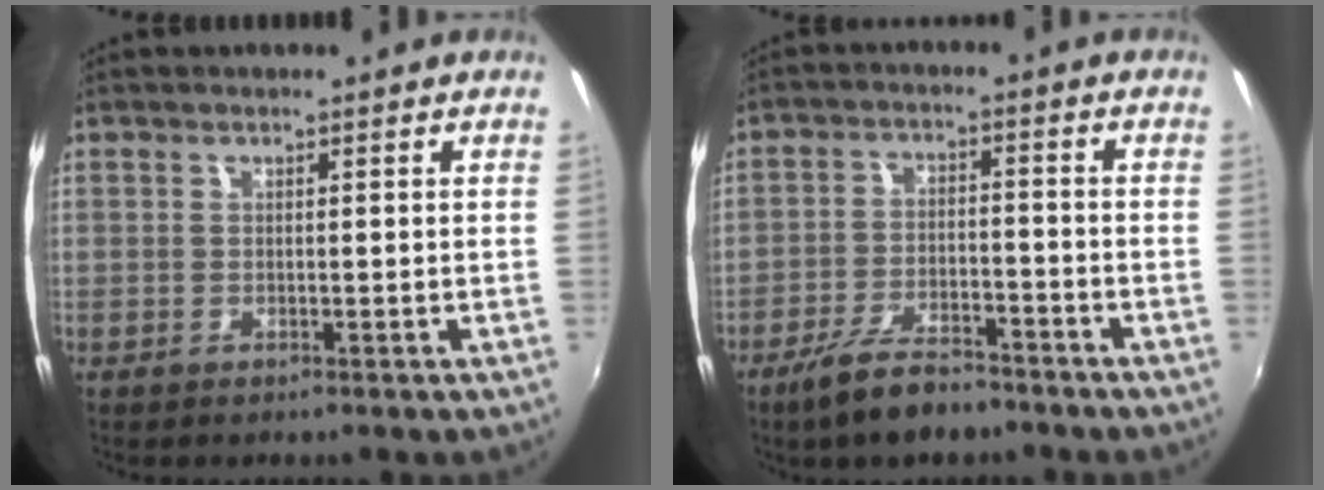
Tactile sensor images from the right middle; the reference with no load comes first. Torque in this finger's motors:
{"motor_torque": [1.21, -0.93, 0.66, 0.21]}